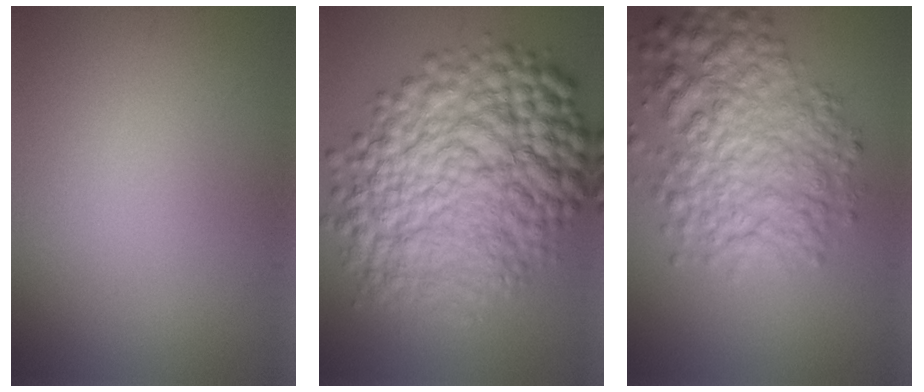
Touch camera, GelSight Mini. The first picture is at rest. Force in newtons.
{"total": 13.8, "press": 13.8, "slide": 0.0}
{"total": 7.0, "press": 7.0, "slide": 0.2}